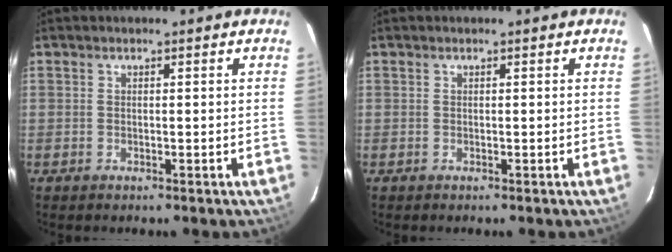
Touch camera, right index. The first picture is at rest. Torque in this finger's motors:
{"motor_torque": [0.00, 0.00, 0.01, 0.01]}